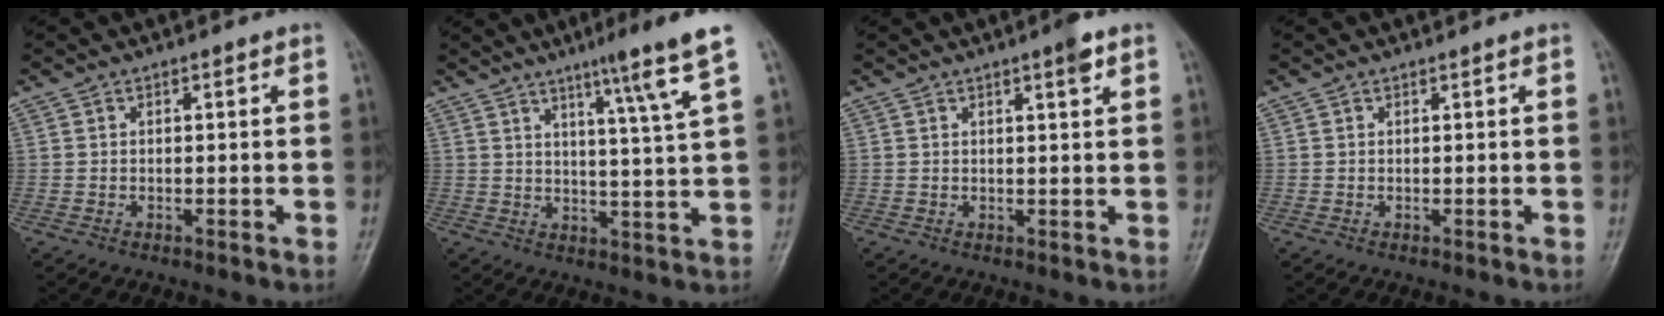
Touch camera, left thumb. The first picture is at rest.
{"total": 10.1, "force": [6.2, -0.4, 7.9], "torque": [-0.111, -0.033, 0.087]}
{"total": 2.6, "force": [1.5, 0.2, 2.1], "torque": [-0.032, -0.006, 0.022]}
{"total": 0.0}